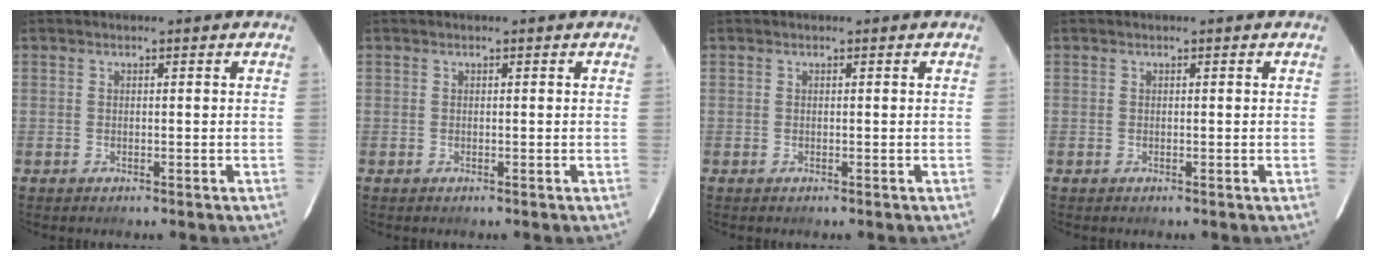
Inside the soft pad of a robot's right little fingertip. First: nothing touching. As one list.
[{"total": 0.0}, {"total": 0.0}, {"total": 0.0}]